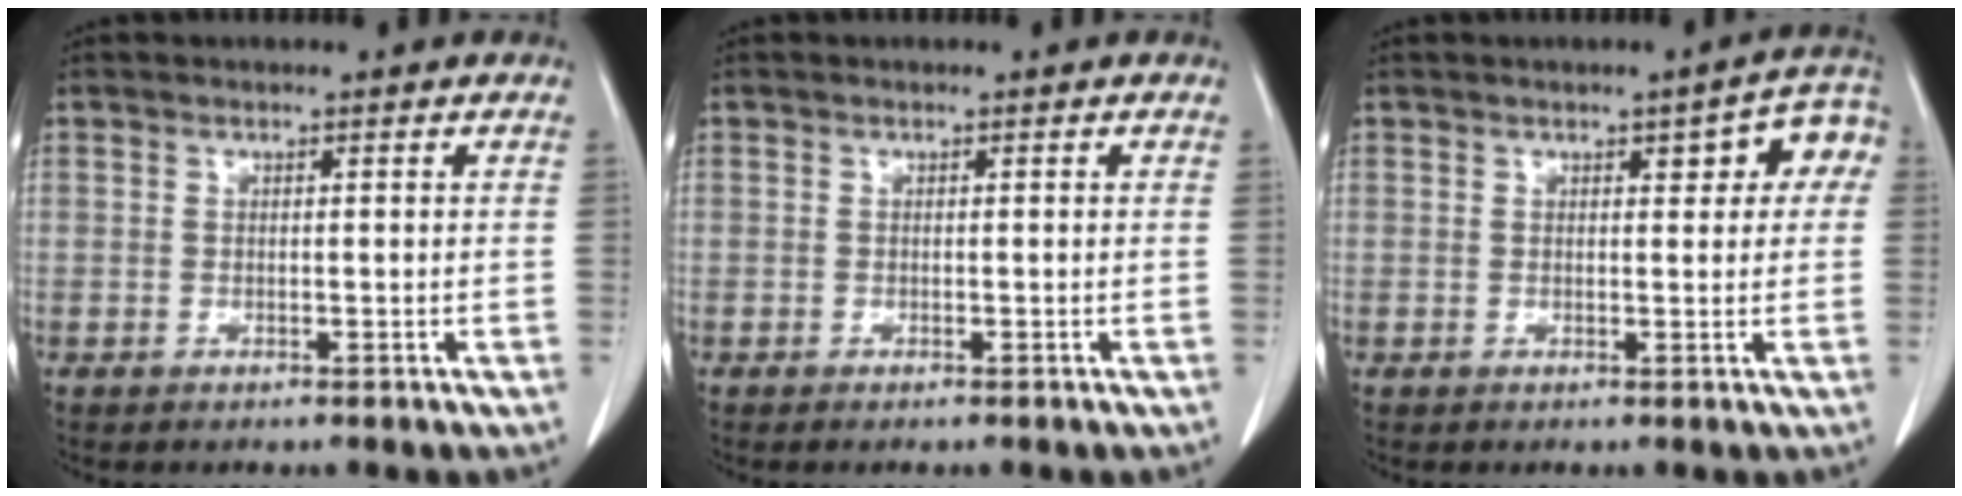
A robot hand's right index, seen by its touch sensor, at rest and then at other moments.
{"total": 0.0}
{"total": 5.6, "force": [1.8, 1.9, 5.0], "torque": [-0.049, 0.022, 0.014]}